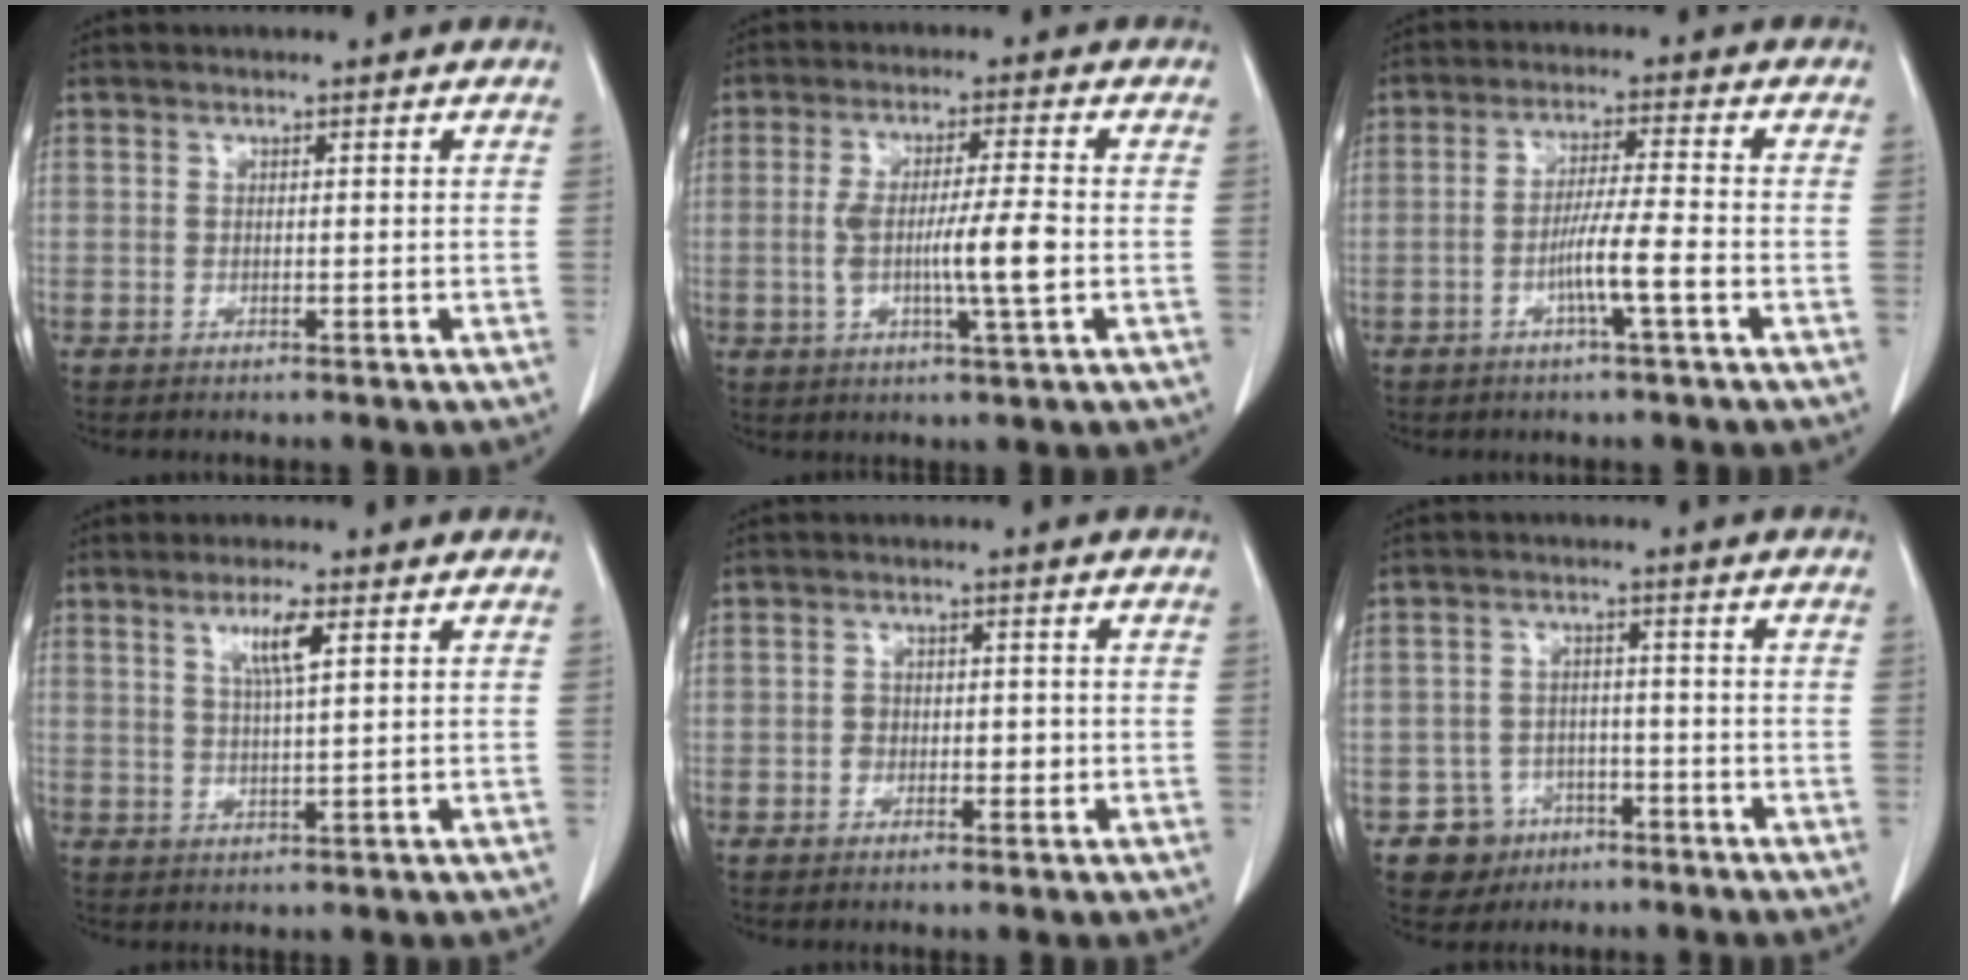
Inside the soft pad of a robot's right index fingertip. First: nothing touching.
{"total": 8.4, "force": [-1.2, 0.1, 8.3], "torque": [-0.155, -0.001, -0.021]}
{"total": 6.1, "force": [-2.2, -0.6, 5.6], "torque": [-0.106, -0.002, -0.043]}
{"total": 4.6, "force": [2.0, 0.1, 4.1], "torque": [-0.077, -0.001, 0.037]}
{"total": 2.9, "force": [-0.6, 2.1, 1.9], "torque": [-0.024, 0.008, -0.008]}
{"total": 5.8, "force": [-3.0, 4.9, 0.3], "torque": [0.002, 0.014, -0.044]}